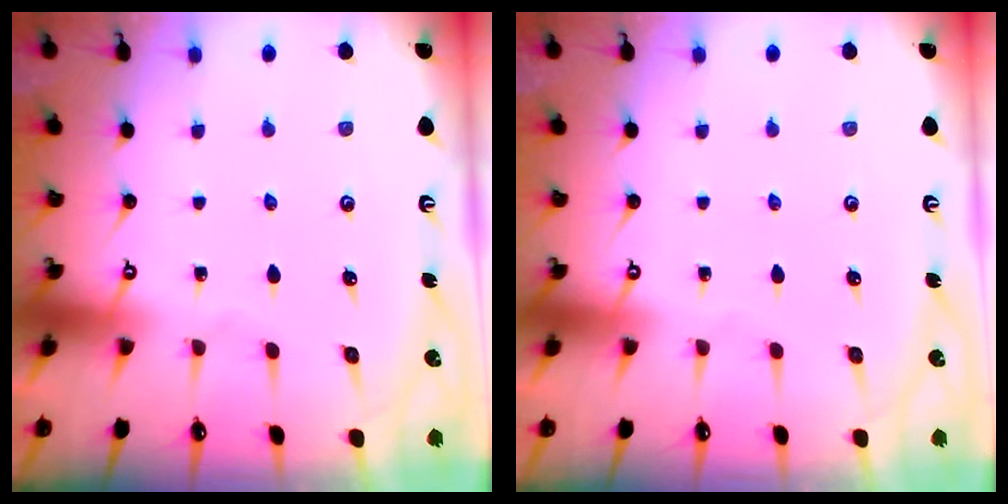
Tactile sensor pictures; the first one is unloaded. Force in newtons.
{"total": 0.0}